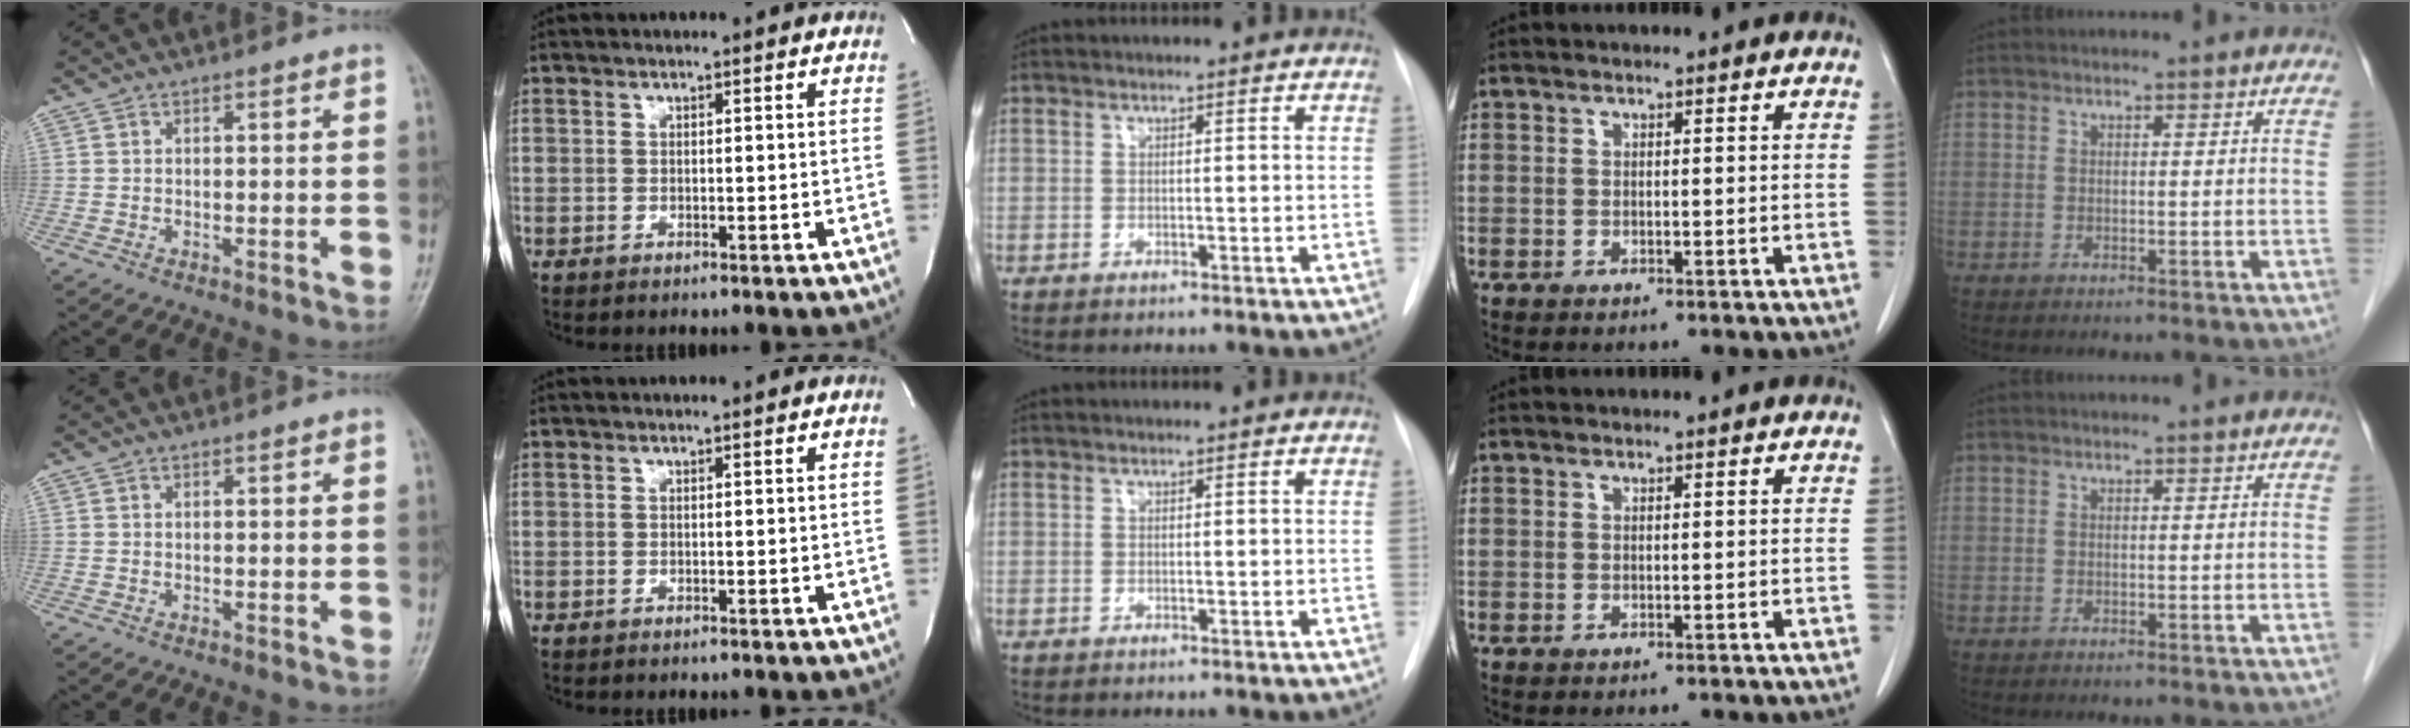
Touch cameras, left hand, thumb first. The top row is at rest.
{}